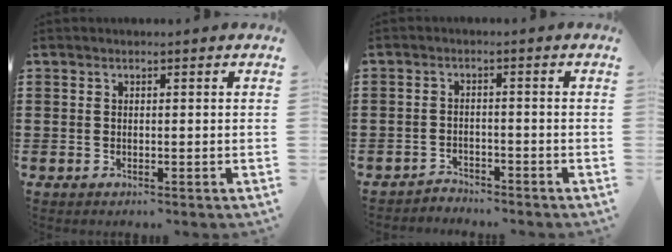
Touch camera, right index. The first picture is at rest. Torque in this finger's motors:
{"motor_torque": [-1.10, -1.04, -0.07, -0.10]}